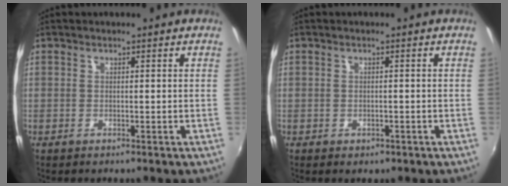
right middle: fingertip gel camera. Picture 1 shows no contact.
{"total": 1.5, "force": [-0.8, 1.1, 0.6], "torque": [-0.010, -0.004, -0.010]}